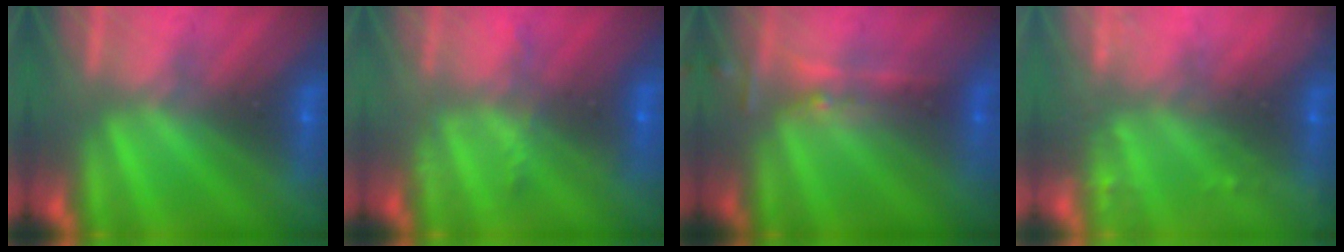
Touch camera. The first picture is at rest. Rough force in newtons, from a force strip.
{"total": 2.3}
{"total": 2.4}
{"total": 8.7}